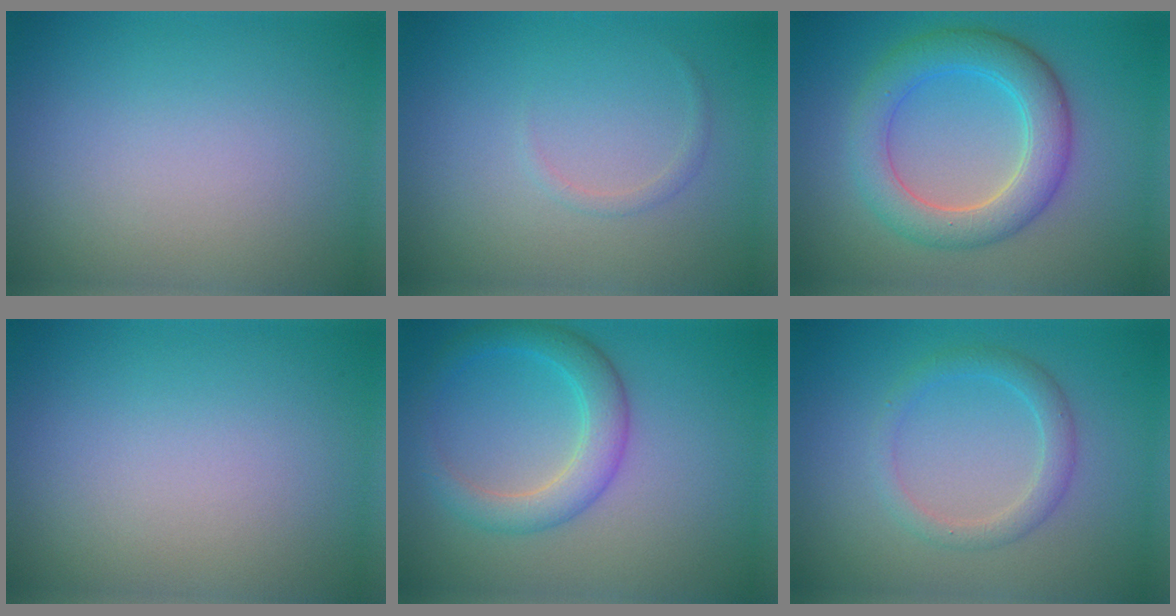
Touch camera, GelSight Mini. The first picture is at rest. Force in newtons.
{"total": 0.7, "press": 0.7, "slide": 0.0}
{"total": 5.6, "press": 5.6, "slide": 0.5}
{"total": 0.0}
{"total": 3.7, "press": 3.7, "slide": 0.2}
{"total": 2.2, "press": 2.2, "slide": 0.1}